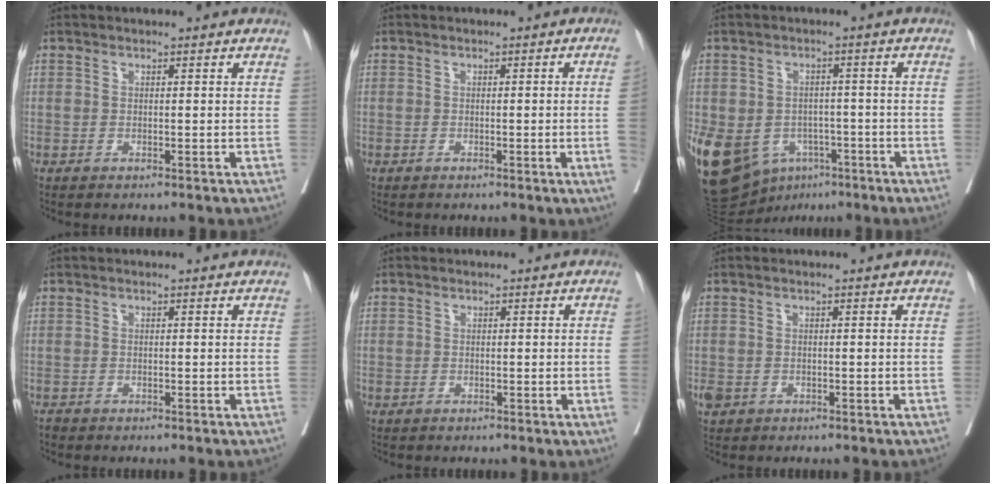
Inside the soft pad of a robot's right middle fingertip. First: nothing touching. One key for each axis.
{"total": 2.7, "fx": -0.5, "fy": -0.9, "fz": 2.6, "tx": -0.031, "ty": -0.003, "tz": -0.005}
{"total": 19.0, "fx": -8.1, "fy": 14.2, "fz": 9.7, "tx": -0.252, "ty": -0.003, "tz": -0.110}
{"total": 0.0}
{"total": 0.9, "fx": 0.1, "fy": 0.2, "fz": 0.9, "tx": -0.017, "ty": 0.004, "tz": 0.006}
{"total": 1.7, "fx": -0.8, "fy": 1.3, "fz": 0.8, "tx": -0.019, "ty": 0.000, "tz": -0.009}